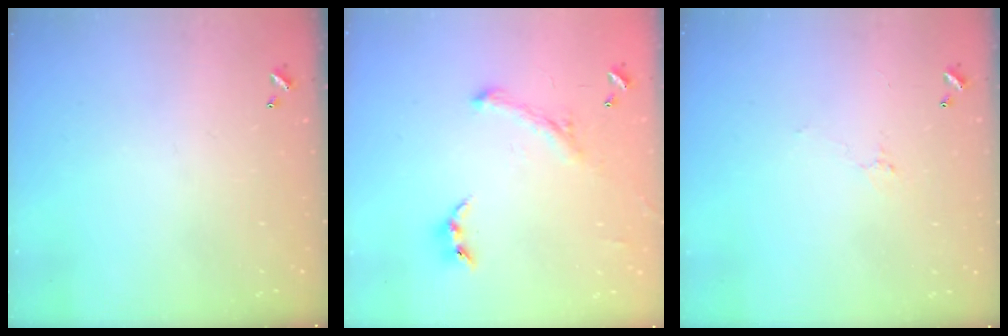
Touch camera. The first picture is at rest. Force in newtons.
{"total": 0.6, "press": 0.6, "slide": 0.1}
{"total": 0.6, "press": 0.1, "slide": 0.6}